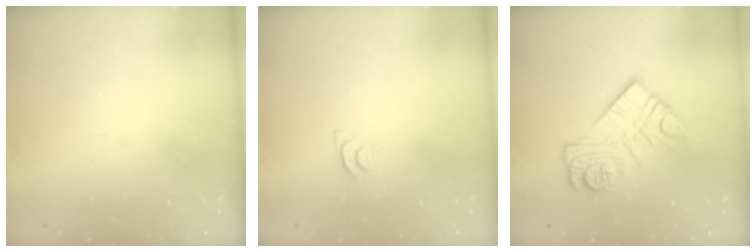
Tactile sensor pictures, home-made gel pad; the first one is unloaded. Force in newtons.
{"total": 3.2, "press": 3.2, "slide": 0.4}
{"total": 12.3, "press": 12.2, "slide": 0.8}